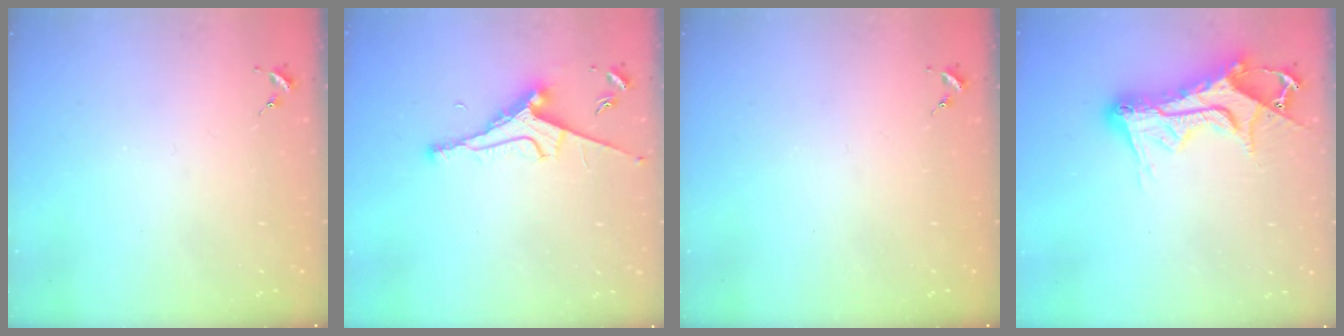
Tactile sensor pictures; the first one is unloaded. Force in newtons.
{"total": 9.1, "press": 9.0, "slide": 1.3}
{"total": 0.0}
{"total": 16.2, "press": 16.2, "slide": 1.4}